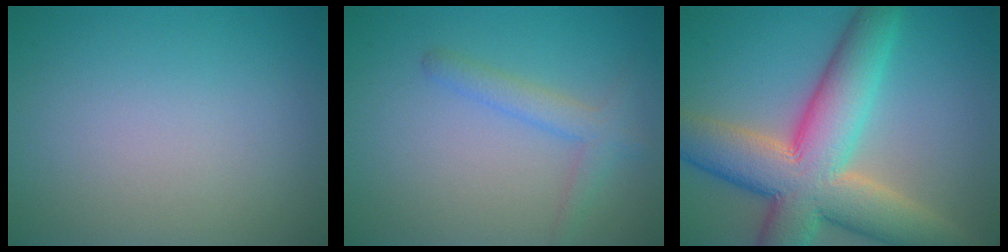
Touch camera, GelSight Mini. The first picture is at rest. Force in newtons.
{"total": 2.4, "press": 2.4, "slide": 0.1}
{"total": 12.1, "press": 12.0, "slide": 0.9}